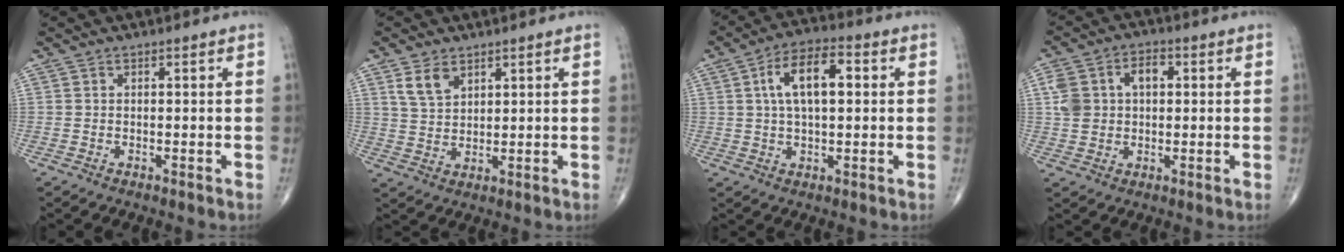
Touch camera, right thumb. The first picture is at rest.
{"total": 5.1, "force": [2.9, 3.0, 2.8], "torque": [-0.043, -0.014, 0.063]}
{"total": 10.9, "force": [2.3, 5.2, 9.4], "torque": [-0.158, 0.018, 0.034]}
{"total": 9.1, "force": [1.7, 6.4, 6.2], "torque": [-0.102, 0.019, 0.032]}